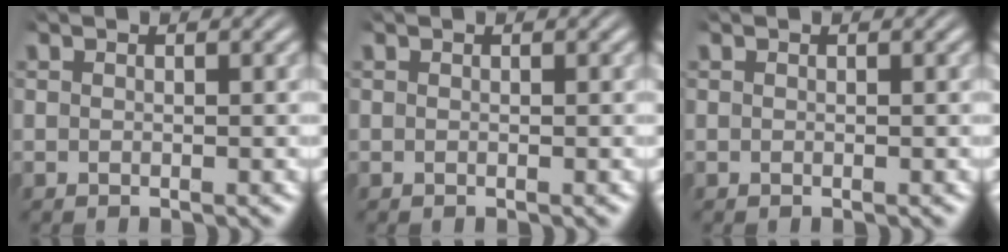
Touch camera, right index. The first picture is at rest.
{"total": 0.0}
{"total": 0.0}